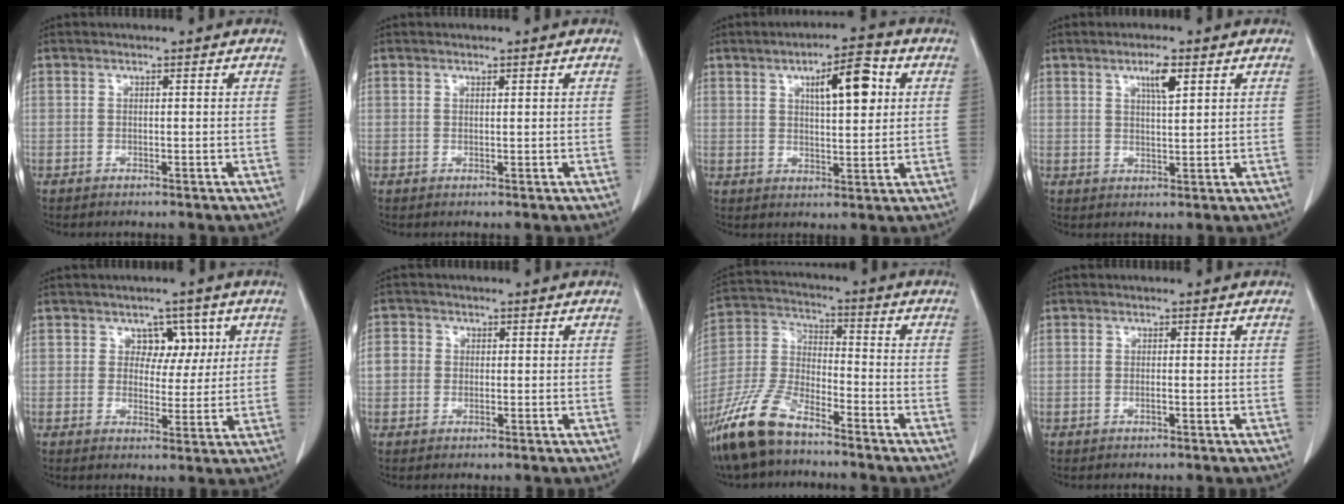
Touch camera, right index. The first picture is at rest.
{"total": 0.0}
{"total": 8.5, "force": [2.9, 2.4, 7.6], "torque": [-0.118, 0.012, 0.046]}
{"total": 3.9, "force": [2.0, 0.7, 3.3], "torque": [-0.058, -0.001, 0.034]}
{"total": 4.8, "force": [1.9, 3.7, 2.3], "torque": [-0.017, 0.007, 0.026]}
{"total": 3.2, "force": [0.0, 3.0, 1.2], "torque": [-0.019, 0.012, -0.003]}
{"total": 12.9, "force": [-9.7, 4.0, 7.5], "torque": [-0.167, -0.007, -0.190]}
{"total": 0.7, "force": [-0.3, 0.0, 0.7], "torque": [-0.015, -0.001, -0.004]}